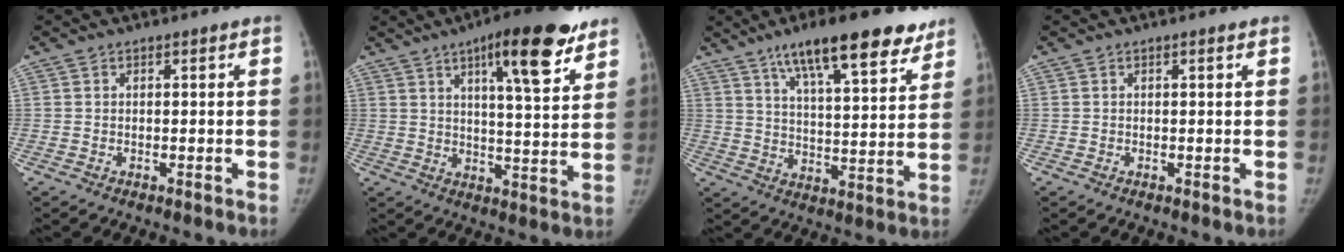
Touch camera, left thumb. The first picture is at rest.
{"total": 16.3, "force": [9.6, 4.0, 12.5], "torque": [-0.156, -0.038, 0.139]}
{"total": 18.9, "force": [12.5, 5.1, 13.1], "torque": [-0.167, -0.041, 0.195]}
{"total": 0.6, "force": [0.3, 0.1, 0.5], "torque": [-0.009, 0.000, 0.004]}